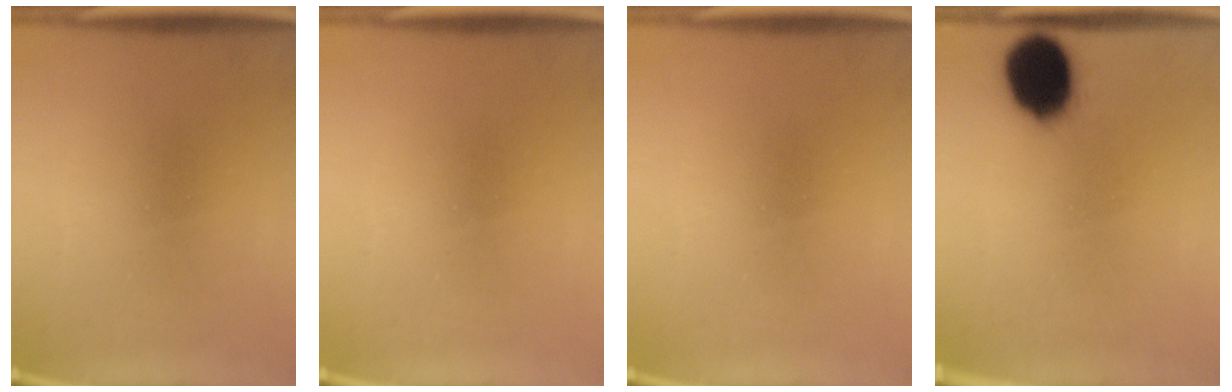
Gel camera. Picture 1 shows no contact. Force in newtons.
{"total": 0.0}
{"total": 0.0}
{"total": 14.1}